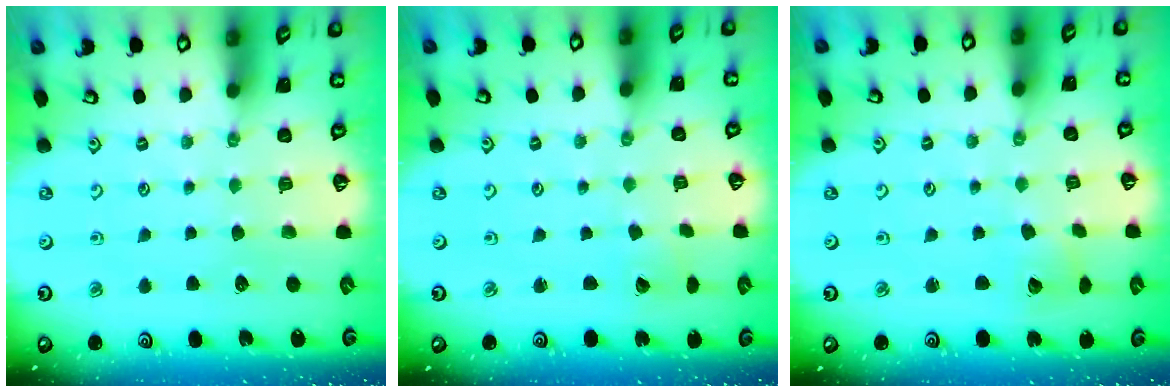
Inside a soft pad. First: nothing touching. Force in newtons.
{"total": 2.6, "press": 2.6, "slide": 0.2}
{"total": 2.1, "press": 2.1, "slide": 0.3}